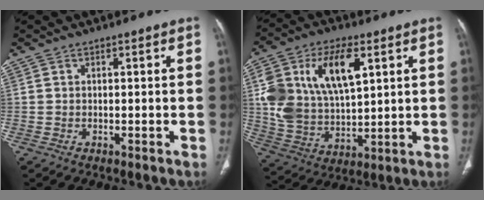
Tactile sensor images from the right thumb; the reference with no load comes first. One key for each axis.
{"total": 18.0, "fx": 6.0, "fy": 9.6, "fz": 13.9, "tx": -0.245, "ty": -0.007, "tz": 0.121}